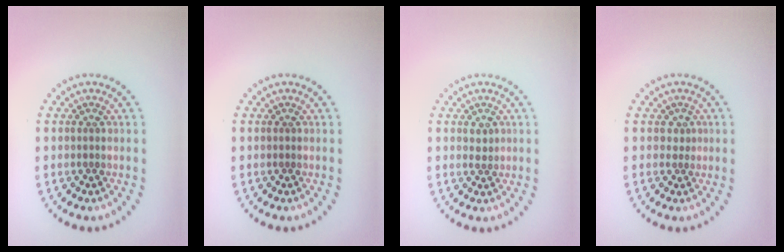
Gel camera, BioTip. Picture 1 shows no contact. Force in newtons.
{"total": 0.0}
{"total": 1.0, "press": 0.9, "slide": 0.3}
{"total": 0.6, "press": 0.3, "slide": 0.5}